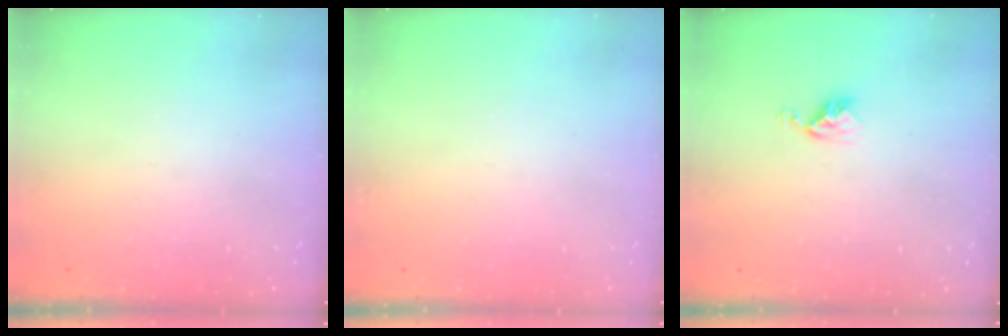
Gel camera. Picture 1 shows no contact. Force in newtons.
{"total": 0.0}
{"total": 5.2, "press": 5.2, "slide": 0.6}